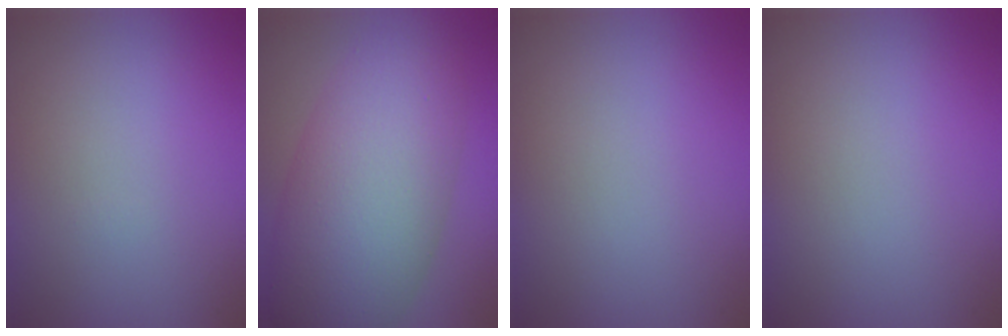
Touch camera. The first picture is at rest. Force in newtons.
{"total": 10.5, "press": 10.5, "slide": 0.2}
{"total": 0.0}
{"total": 0.0}